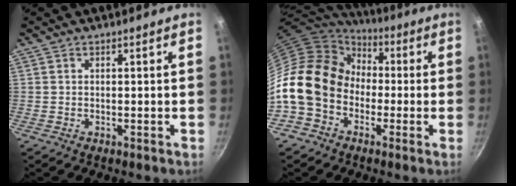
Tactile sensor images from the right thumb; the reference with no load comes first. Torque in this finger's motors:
{"motor_torque": [1.92, 2.51, 1.34, -1.43, 0.65]}